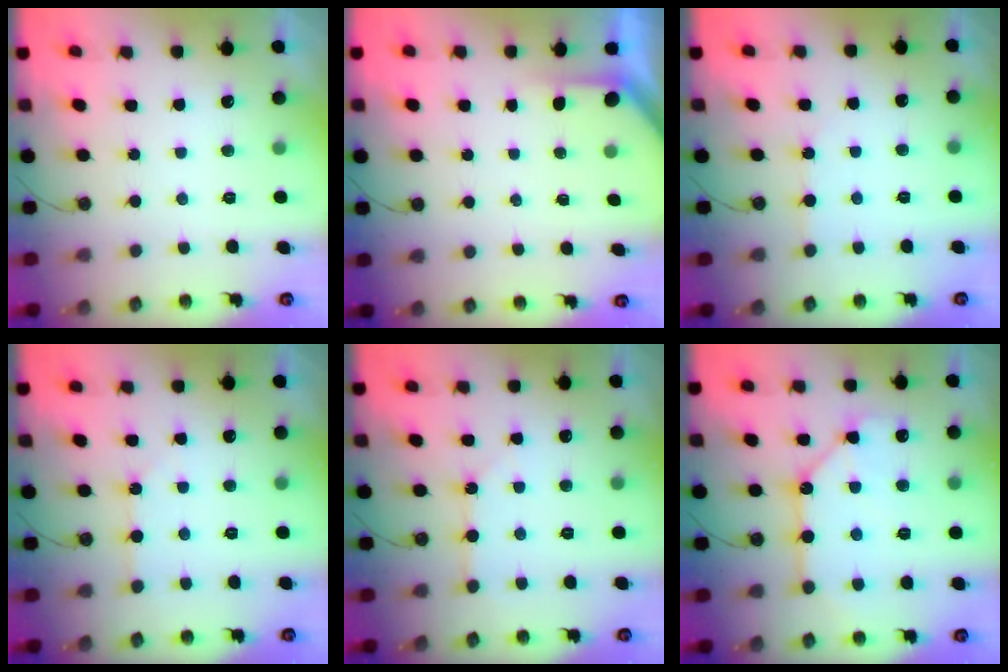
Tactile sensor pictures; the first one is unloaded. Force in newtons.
{"total": 1.9, "press": 1.9, "slide": 0.2}
{"total": 2.8, "press": 2.8, "slide": 0.4}
{"total": 2.2, "press": 2.1, "slide": 0.3}
{"total": 2.1, "press": 2.1, "slide": 0.3}
{"total": 13.5, "press": 13.5, "slide": 1.4}